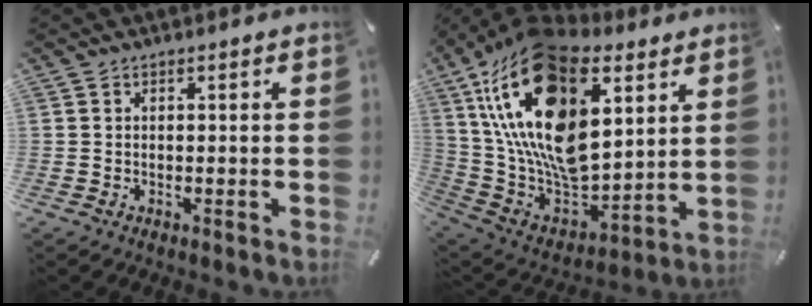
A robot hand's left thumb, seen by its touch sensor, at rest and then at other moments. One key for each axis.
{"total": 27.5, "fx": 10.2, "fy": 16.9, "fz": 19.2, "tx": -0.398, "ty": -0.068, "tz": 0.181}